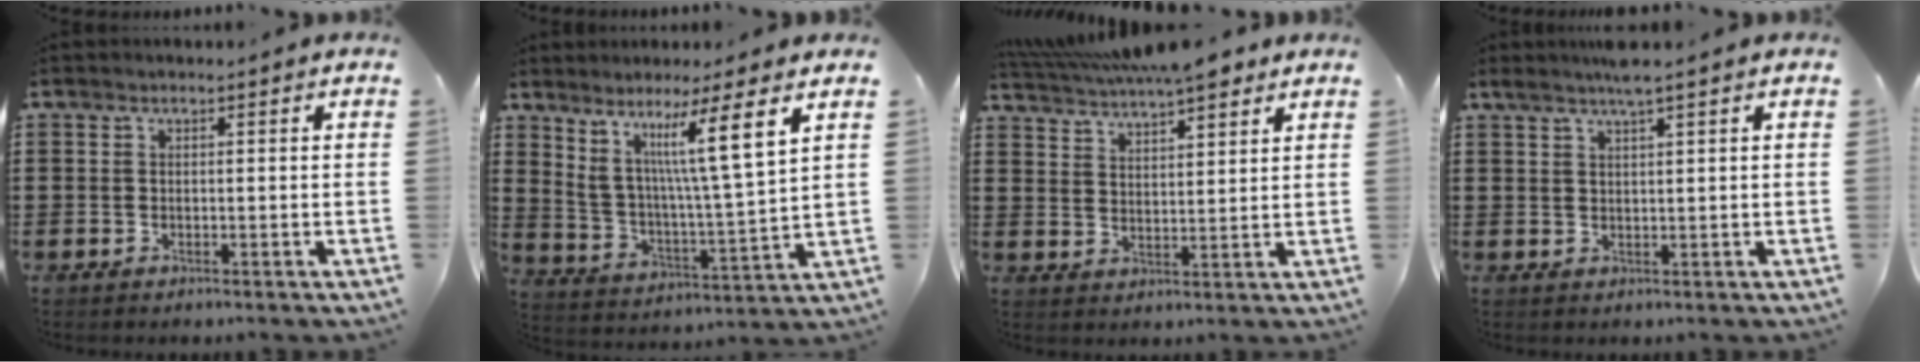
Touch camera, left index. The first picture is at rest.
{"total": 9.2, "force": [6.1, -0.3, 6.8], "torque": [-0.138, -0.036, 0.094]}
{"total": 6.0, "force": [5.3, 1.2, 2.4], "torque": [-0.065, -0.012, 0.097]}
{"total": 3.4, "force": [2.4, -0.4, 2.3], "torque": [-0.049, 0.002, 0.043]}